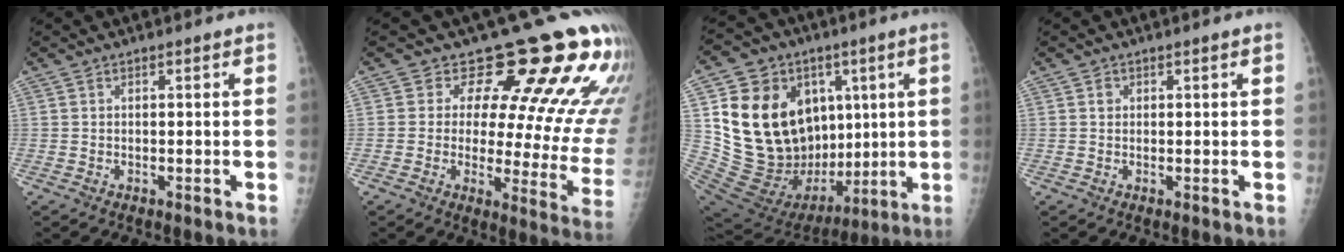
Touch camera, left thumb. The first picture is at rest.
{"total": 17.3, "force": [12.6, 5.9, 10.3], "torque": [-0.079, -0.085, 0.140]}
{"total": 28.5, "force": [5.4, 19.1, 20.5], "torque": [-0.342, -0.007, 0.115]}
{"total": 1.0, "force": [0.4, 0.7, 0.5], "torque": [-0.004, -0.001, 0.007]}